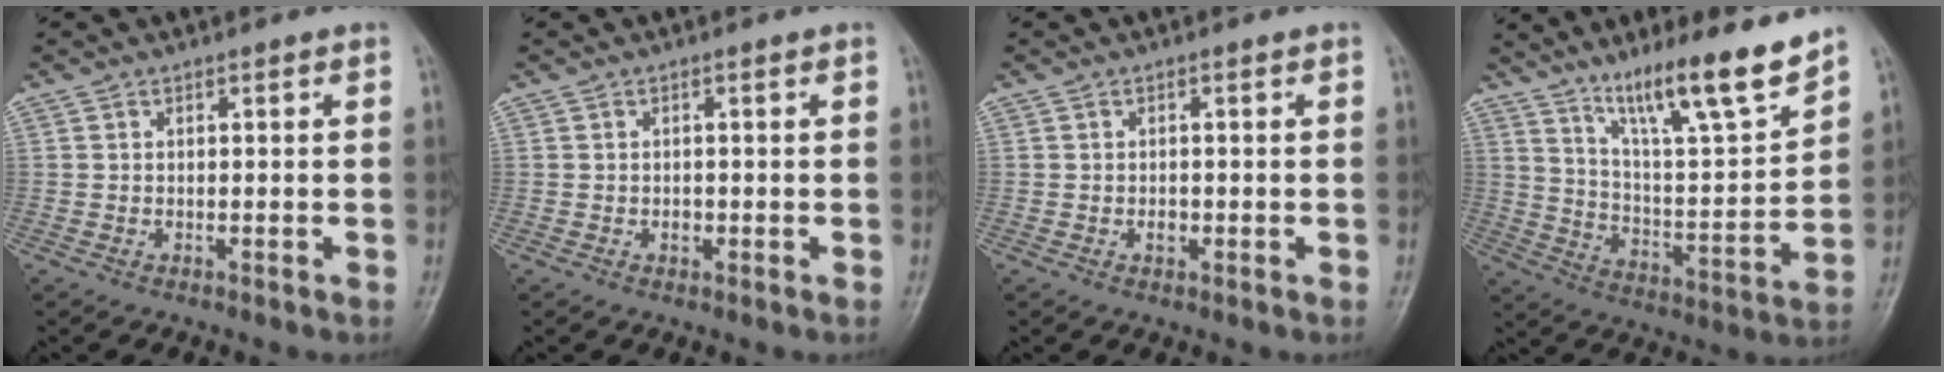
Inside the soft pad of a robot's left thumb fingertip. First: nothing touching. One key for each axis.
{"total": 1.1, "fx": -0.2, "fy": 0.9, "fz": 0.6, "tx": -0.006, "ty": 0.002, "tz": -0.003}
{"total": 1.4, "fx": -0.4, "fy": 1.0, "fz": 0.9, "tx": -0.010, "ty": 0.002, "tz": -0.005}
{"total": 15.9, "fx": 12.0, "fy": 1.9, "fz": 10.2, "tx": -0.152, "ty": -0.079, "tz": 0.210}